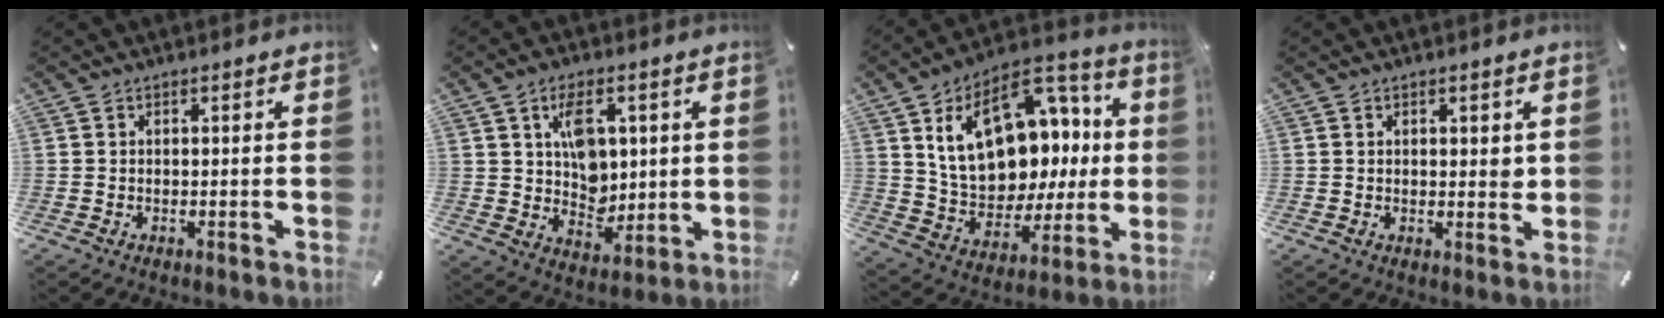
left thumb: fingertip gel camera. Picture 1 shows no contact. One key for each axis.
{"total": 9.2, "fx": 2.9, "fy": 7.0, "fz": 5.3, "tx": -0.074, "ty": 0.000, "tz": 0.051}
{"total": 21.7, "fx": 5.7, "fy": 15.2, "fz": 14.4, "tx": -0.236, "ty": -0.028, "tz": 0.108}
{"total": 2.3, "fx": 0.7, "fy": 1.3, "fz": 1.8, "tx": -0.021, "ty": -0.004, "tz": 0.008}